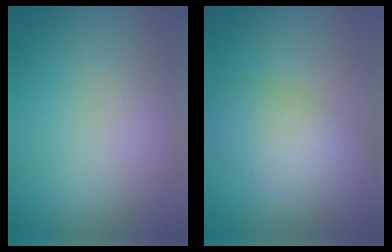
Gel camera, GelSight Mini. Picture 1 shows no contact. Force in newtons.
{"total": 5.5, "press": 5.5, "slide": 0.1}